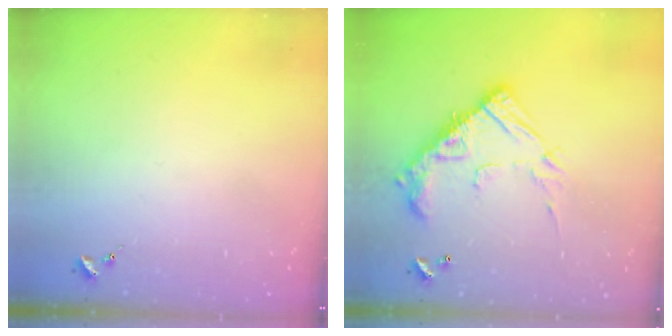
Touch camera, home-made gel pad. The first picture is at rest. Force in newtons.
{"total": 17.5, "press": 17.4, "slide": 1.3}